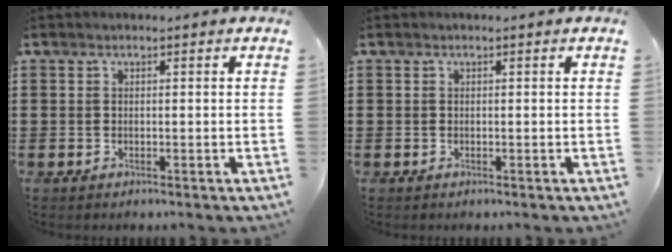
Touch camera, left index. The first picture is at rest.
{"total": 0.0}